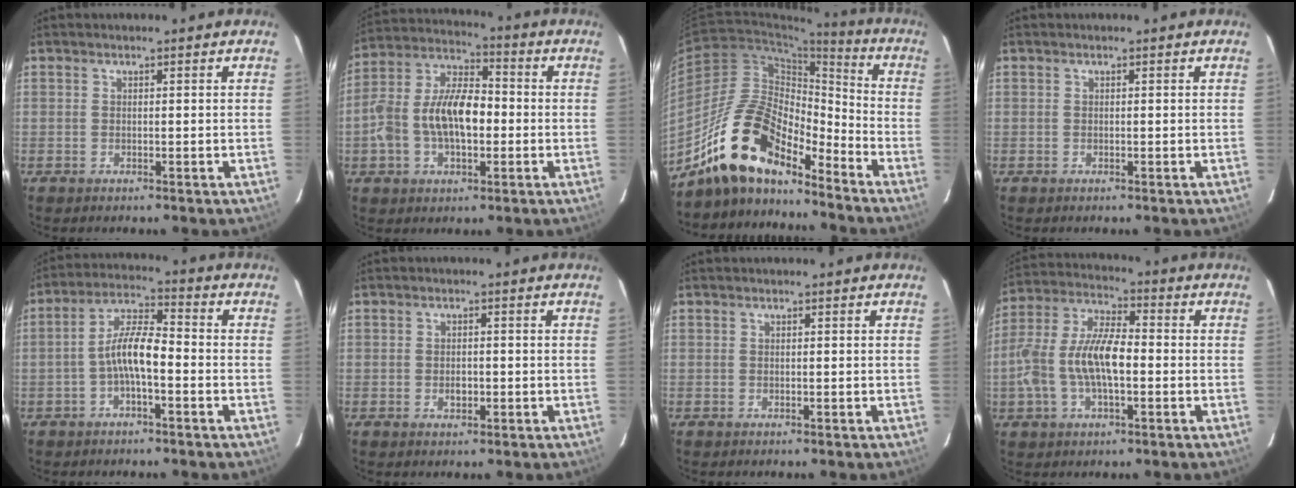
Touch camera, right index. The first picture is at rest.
{"total": 13.6, "force": [-2.1, 7.5, 11.2], "torque": [-0.225, 0.018, -0.040]}
{"total": 17.0, "force": [-13.6, 5.8, 8.4], "torque": [-0.154, 0.013, -0.258]}
{"total": 0.0}
{"total": 7.1, "force": [-2.4, 2.0, 6.4], "torque": [-0.133, 0.017, -0.045]}
{"total": 2.2, "force": [-0.7, 1.6, 1.4], "torque": [-0.024, 0.002, -0.011]}
{"total": 0.0}
{"total": 13.1, "force": [-2.3, 5.7, 11.5], "torque": [-0.243, 0.010, -0.043]}